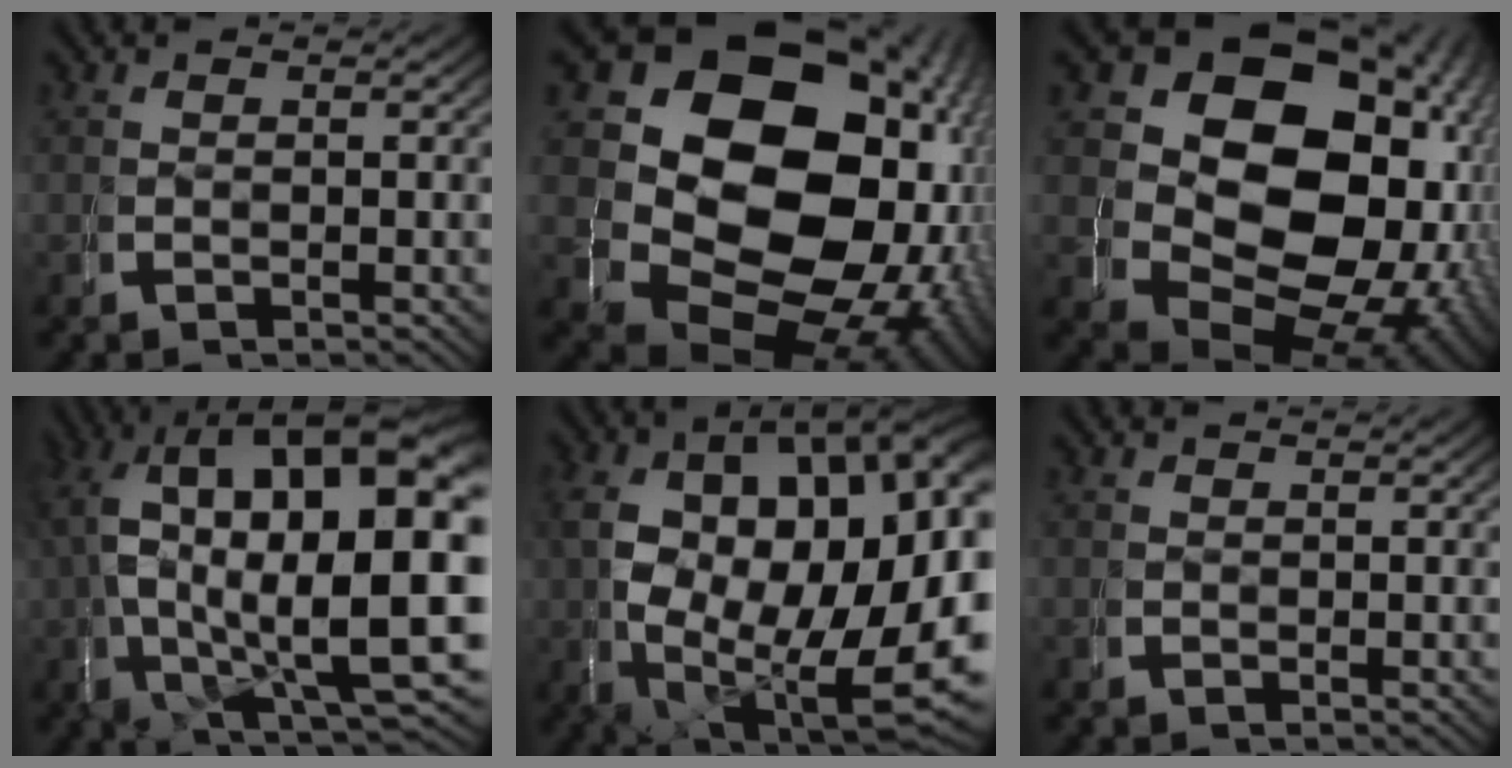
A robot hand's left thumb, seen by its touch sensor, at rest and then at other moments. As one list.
[{"total": 27.1, "force": [1.9, 19.1, 19.1], "torque": [-0.340, -0.068, 0.056]}, {"total": 22.9, "force": [1.8, 16.6, 15.7], "torque": [-0.296, -0.074, 0.051]}, {"total": 21.4, "force": [2.9, 12.4, 17.1], "torque": [-0.262, -0.050, 0.067]}, {"total": 22.8, "force": [-1.3, 15.1, 17.1], "torque": [-0.282, -0.081, 0.022]}, {"total": 0.0}]